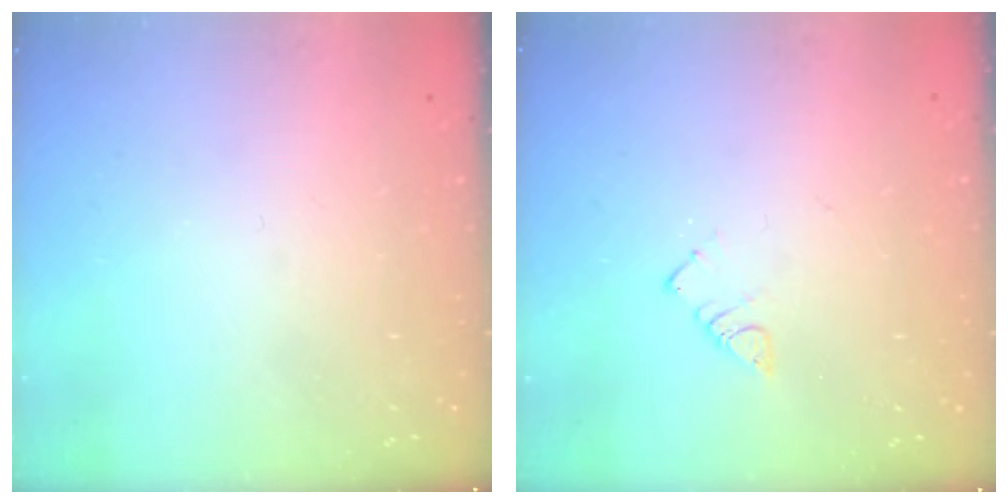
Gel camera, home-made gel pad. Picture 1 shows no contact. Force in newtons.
{"total": 2.8, "press": 2.8, "slide": 0.5}